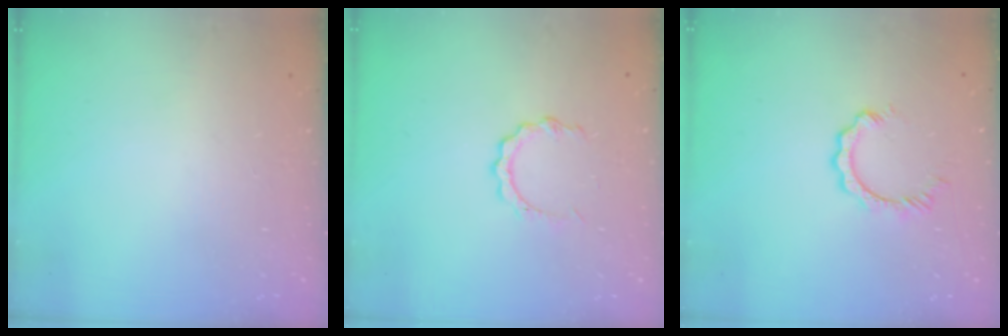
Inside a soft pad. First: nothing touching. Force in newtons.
{"total": 4.2, "press": 4.2, "slide": 0.4}
{"total": 2.9, "press": 2.9, "slide": 0.4}